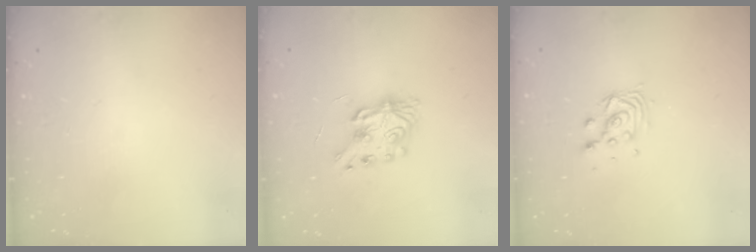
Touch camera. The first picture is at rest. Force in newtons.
{"total": 7.8, "press": 7.8, "slide": 0.5}
{"total": 5.9, "press": 5.9, "slide": 0.5}